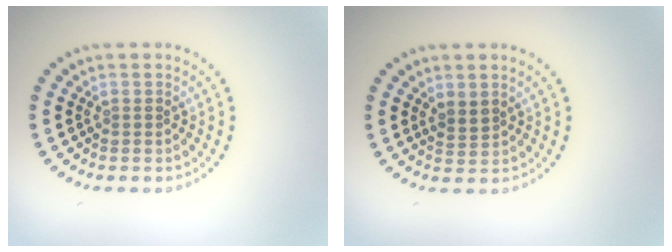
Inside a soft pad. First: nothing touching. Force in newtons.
{"total": 1.4, "press": 1.1, "slide": 0.8}